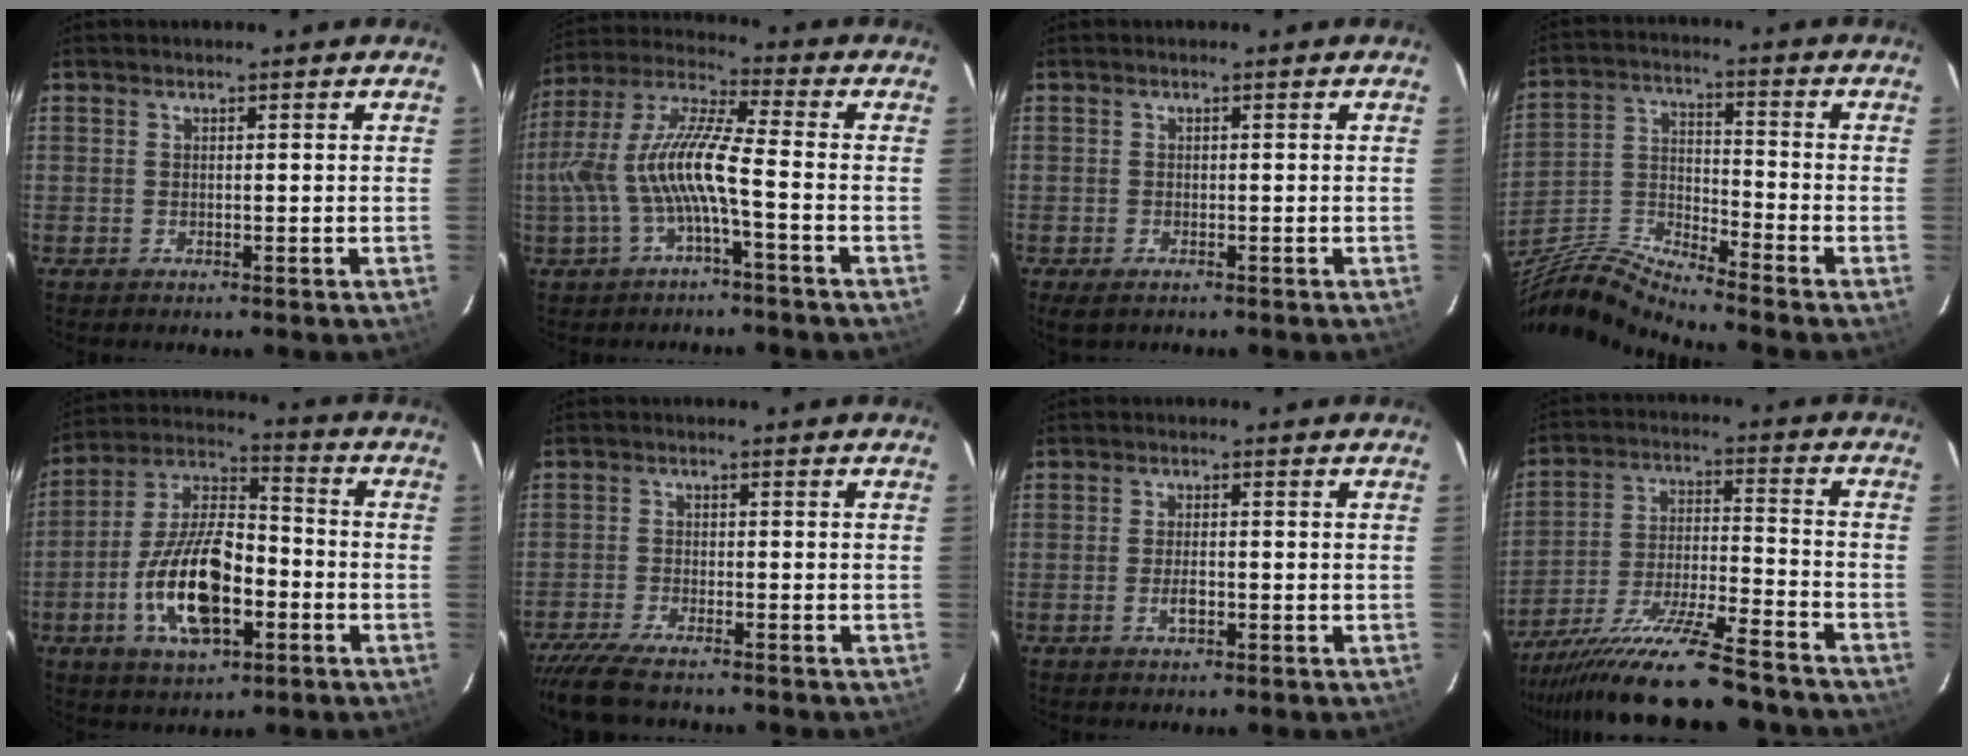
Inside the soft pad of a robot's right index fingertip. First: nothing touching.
{"total": 12.1, "force": [-2.9, 1.7, 11.6], "torque": [-0.238, 0.008, -0.053]}
{"total": 2.4, "force": [-1.5, 1.2, 1.4], "torque": [-0.025, -0.010, -0.025]}
{"total": 11.6, "force": [-10.1, -0.2, 5.6], "torque": [-0.129, -0.009, -0.204]}
{"total": 17.0, "force": [-5.5, 7.8, 14.0], "torque": [-0.284, 0.005, -0.097]}
{"total": 6.8, "force": [-5.9, 1.1, 3.0], "torque": [-0.082, -0.028, -0.110]}
{"total": 2.8, "force": [-1.0, 1.1, 2.3], "torque": [-0.045, -0.001, -0.017]}
{"total": 21.0, "force": [-18.1, 1.7, 10.6], "torque": [-0.207, -0.048, -0.290]}